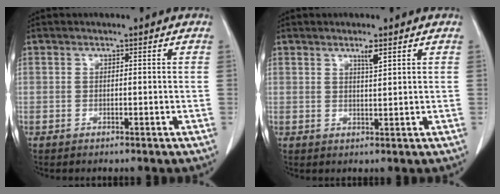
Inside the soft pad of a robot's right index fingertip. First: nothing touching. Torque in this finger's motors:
{"motor_torque": [0.21, 0.29, 0.03, 0.01]}